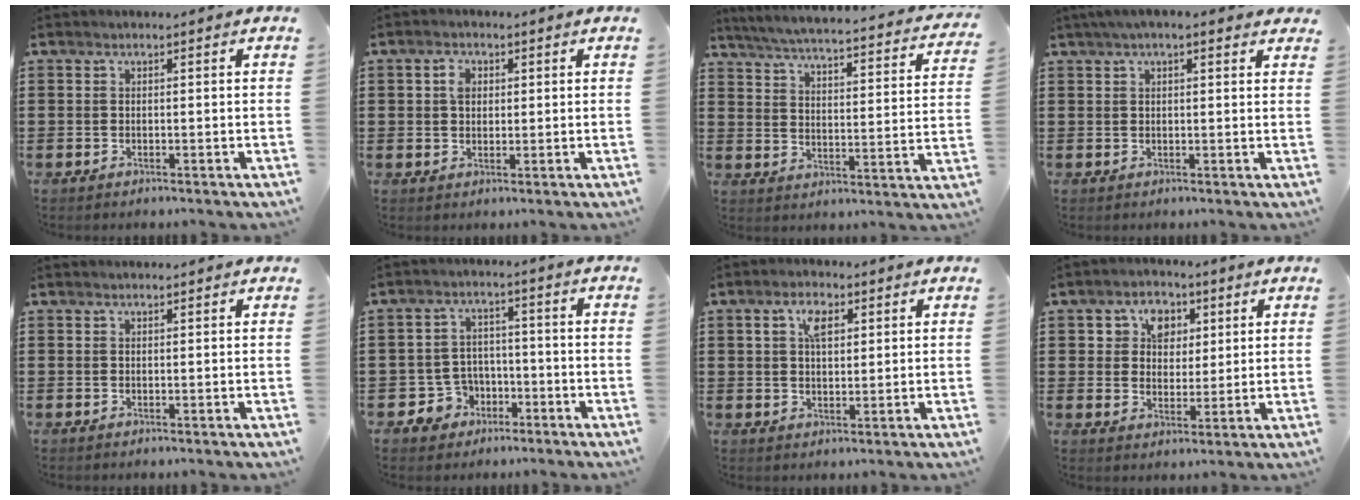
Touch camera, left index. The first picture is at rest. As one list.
[{"total": 2.6, "force": [0.7, 1.9, 1.6], "torque": [-0.028, 0.009, 0.009]}, {"total": 4.1, "force": [3.8, -0.4, 1.5], "torque": [-0.052, -0.034, 0.056]}, {"total": 3.0, "force": [2.1, 0.7, 2.1], "torque": [-0.045, 0.008, 0.037]}, {"total": 0.6, "force": [0.6, 0.0, 0.1], "torque": [-0.004, -0.001, 0.012]}, {"total": 5.3, "force": [-2.7, 4.3, 1.4], "torque": [-0.049, 0.011, -0.054]}, {"total": 4.3, "force": [1.9, 2.2, 3.2], "torque": [-0.064, 0.009, 0.030]}, {"total": 5.5, "force": [2.6, 4.4, 2.0], "torque": [-0.047, 0.013, 0.042]}]